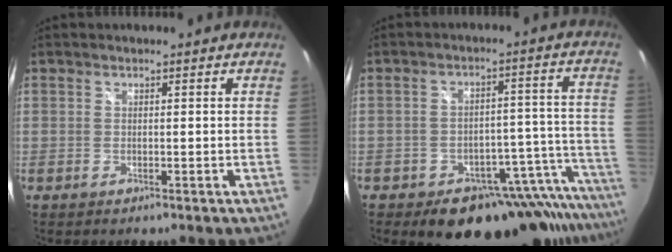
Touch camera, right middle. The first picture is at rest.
{"total": 19.1, "force": [-16.7, 7.0, 6.3], "torque": [-0.055, 0.027, -0.209]}